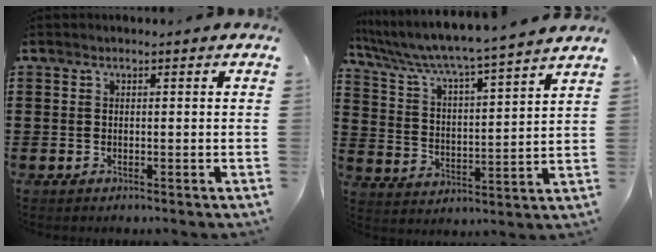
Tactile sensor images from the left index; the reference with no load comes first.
{"total": 5.2, "force": [4.6, -0.8, 2.3], "torque": [-0.068, -0.043, 0.068]}